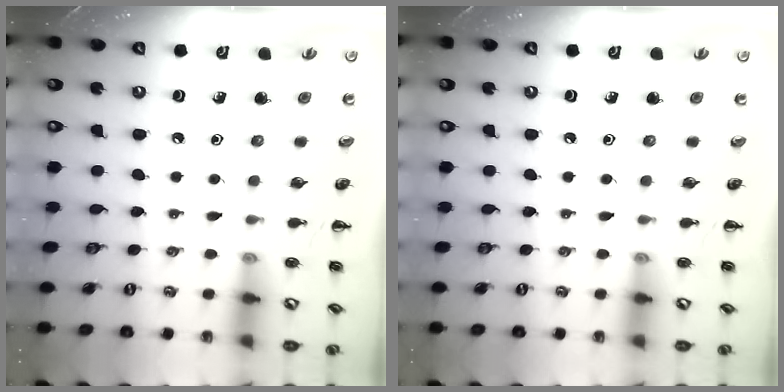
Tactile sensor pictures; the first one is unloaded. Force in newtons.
{"total": 0.0}